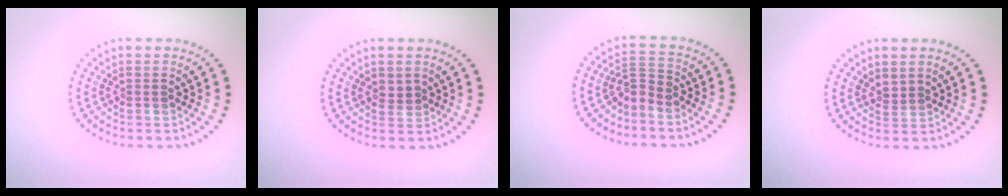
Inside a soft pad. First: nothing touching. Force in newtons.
{"total": 1.0, "press": 0.9, "slide": 0.4}
{"total": 2.2, "press": 1.5, "slide": 1.6}
{"total": 0.8, "press": 0.5, "slide": 0.6}